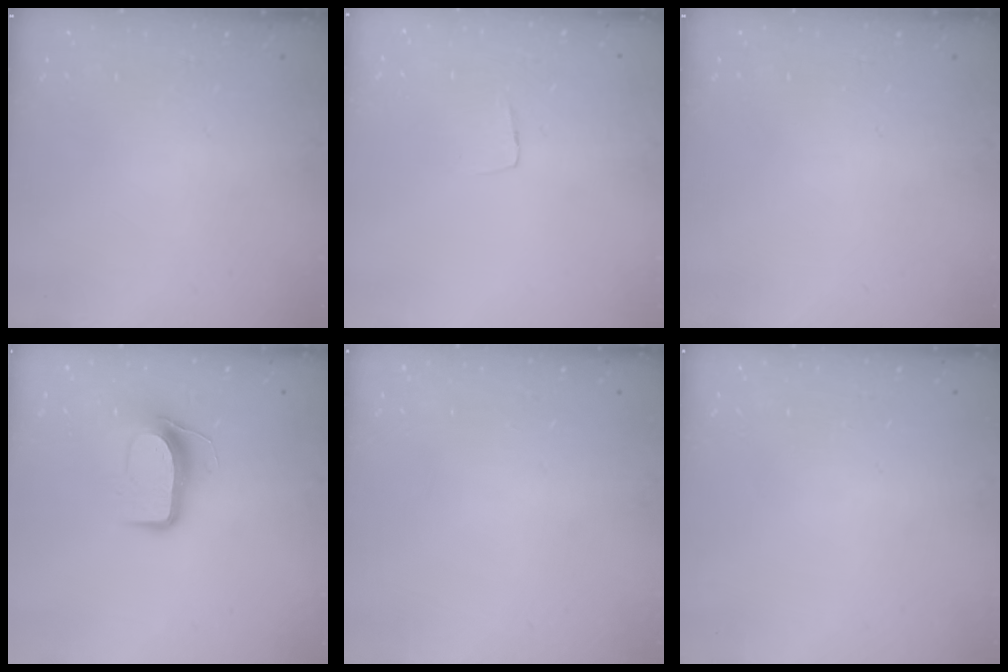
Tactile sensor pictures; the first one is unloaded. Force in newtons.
{"total": 3.3, "press": 3.3, "slide": 0.2}
{"total": 0.0}
{"total": 9.2, "press": 9.1, "slide": 0.9}
{"total": 0.0}
{"total": 0.0}